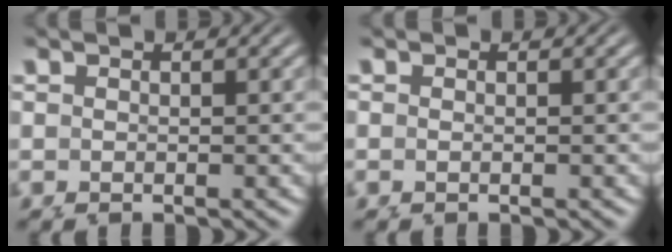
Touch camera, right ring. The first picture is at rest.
{"total": 0.0}